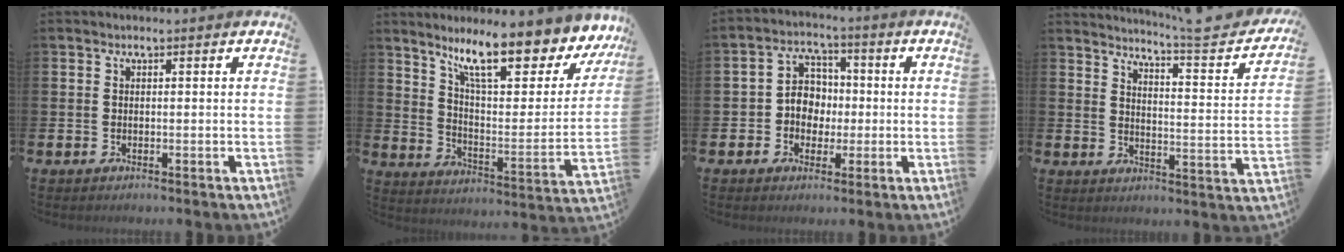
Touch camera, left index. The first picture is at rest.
{"total": 12.8, "force": [10.1, 2.9, 7.3], "torque": [-0.145, -0.068, 0.168]}
{"total": 5.0, "force": [0.0, 4.6, 2.1], "torque": [-0.055, 0.012, -0.006]}
{"total": 5.3, "force": [4.7, -0.3, 2.3], "torque": [-0.047, -0.050, 0.068]}